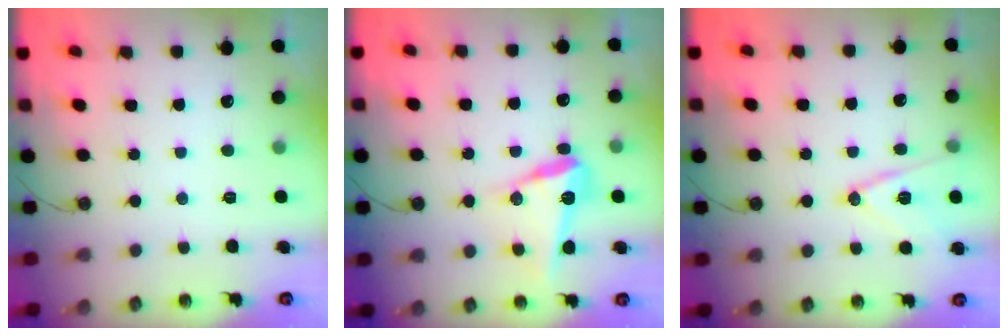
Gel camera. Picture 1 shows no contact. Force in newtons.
{"total": 14.5, "press": 14.4, "slide": 1.2}
{"total": 13.6, "press": 13.2, "slide": 3.3}